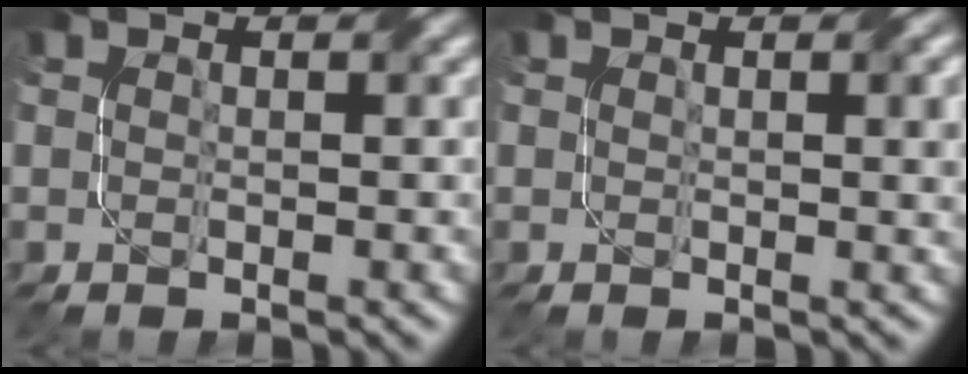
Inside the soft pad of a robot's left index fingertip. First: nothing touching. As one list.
[{"total": 2.7, "force": [0.8, 0.8, 2.4], "torque": [-0.023, 0.005, 0.011]}]